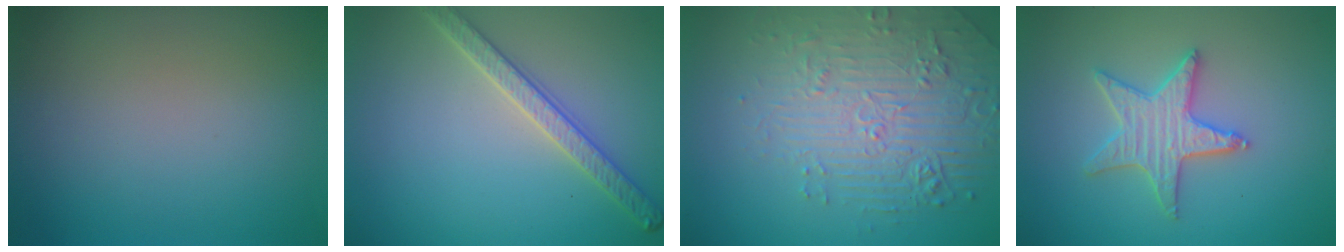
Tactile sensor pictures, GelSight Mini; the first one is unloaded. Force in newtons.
{"total": 3.3, "press": 3.1, "slide": 1.3}
{"total": 4.4, "press": 4.1, "slide": 1.7}
{"total": 3.5, "press": 3.4, "slide": 0.8}